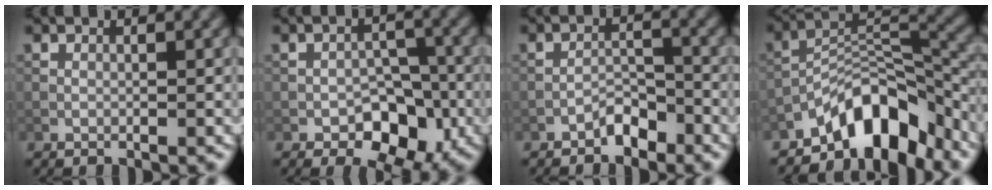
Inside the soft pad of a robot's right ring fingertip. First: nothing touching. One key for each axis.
{"total": 5.6, "fx": -2.4, "fy": 3.6, "fz": 3.6, "tx": -0.035, "ty": -0.001, "tz": -0.040}
{"total": 2.2, "fx": -1.8, "fy": 0.8, "fz": 0.9, "tx": -0.010, "ty": 0.011, "tz": -0.035}
{"total": 8.2, "fx": -6.1, "fy": 3.2, "fz": 4.5, "tx": -0.052, "ty": 0.008, "tz": -0.114}